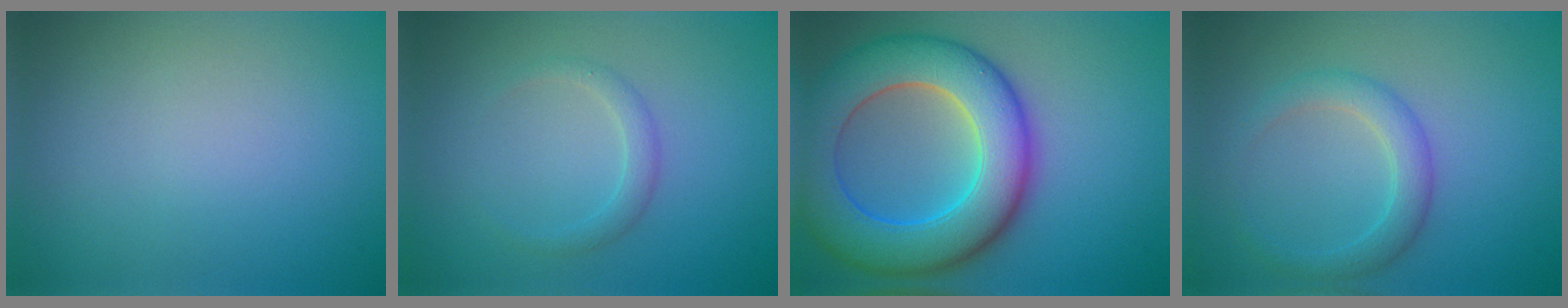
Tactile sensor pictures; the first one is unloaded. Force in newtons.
{"total": 1.5, "press": 1.5, "slide": 0.2}
{"total": 11.3, "press": 11.3, "slide": 0.3}
{"total": 2.8, "press": 2.7, "slide": 0.2}